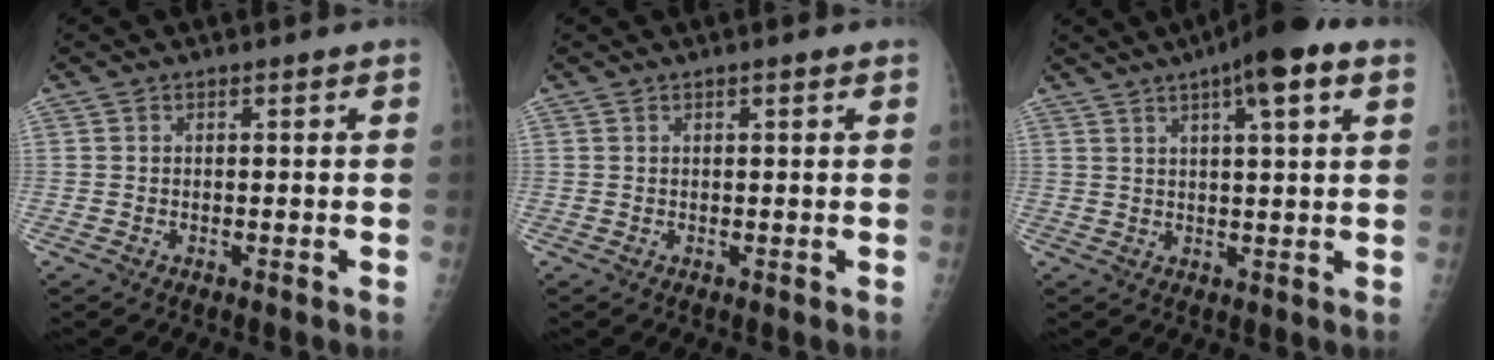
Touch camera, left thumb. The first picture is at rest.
{"total": 0.7, "force": [0.4, 0.0, 0.5], "torque": [-0.009, 0.000, 0.006]}
{"total": 10.5, "force": [5.4, 1.9, 8.8], "torque": [-0.132, 0.005, 0.076]}